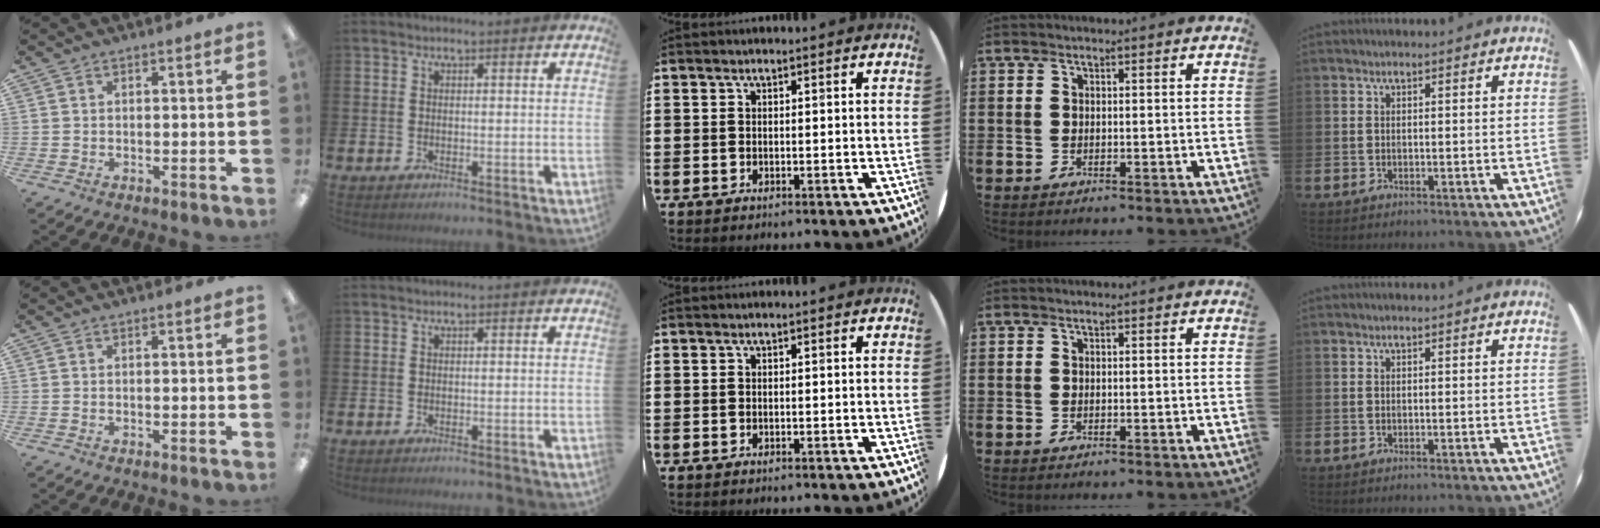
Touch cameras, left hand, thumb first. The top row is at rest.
{}